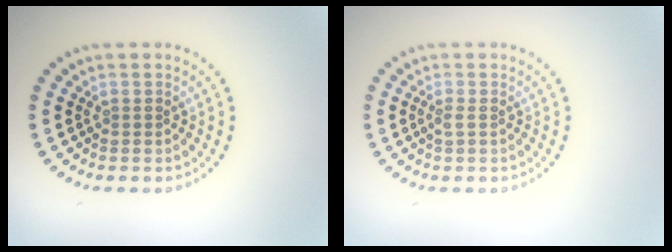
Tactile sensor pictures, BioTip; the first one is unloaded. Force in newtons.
{"total": 0.8, "press": 0.6, "slide": 0.5}